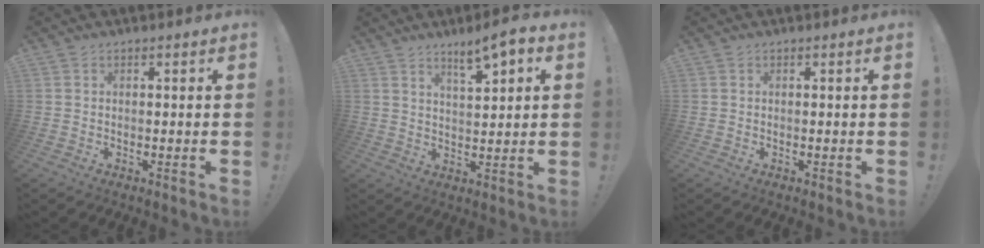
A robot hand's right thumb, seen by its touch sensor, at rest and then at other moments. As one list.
[{"total": 7.5, "force": [4.6, 1.7, 5.7], "torque": [-0.077, -0.030, 0.073]}, {"total": 0.0}]